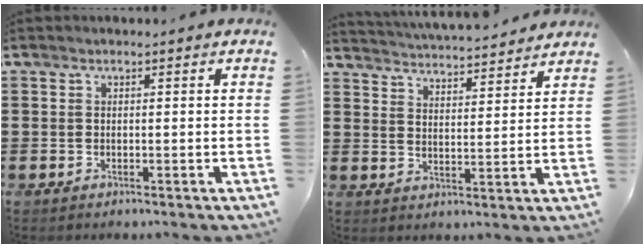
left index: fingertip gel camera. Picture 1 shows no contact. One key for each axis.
{"total": 3.9, "fx": 3.9, "fy": -0.3, "fz": -0.1, "tx": -0.019, "ty": -0.031, "tz": 0.064}